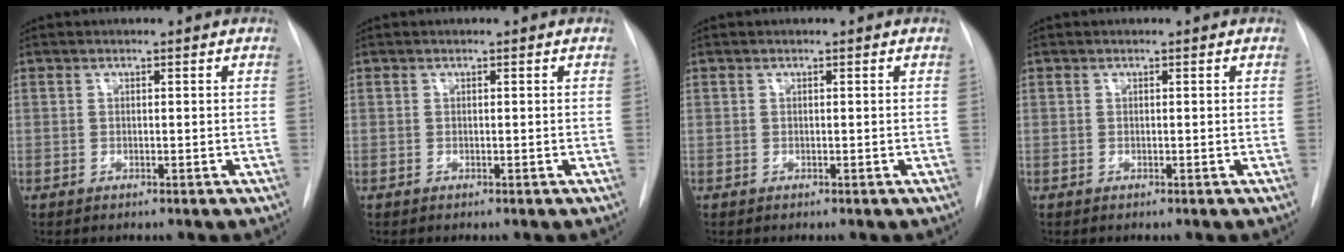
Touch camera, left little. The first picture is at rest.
{"total": 0.0}
{"total": 0.0}
{"total": 0.0}